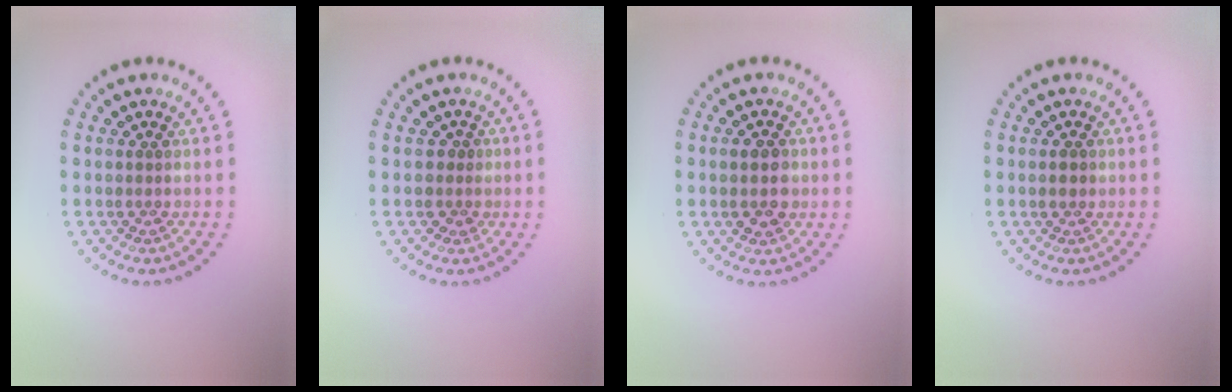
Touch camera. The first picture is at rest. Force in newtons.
{"total": 1.5, "press": 1.1, "slide": 1.0}
{"total": 3.0, "press": 3.0, "slide": 0.0}
{"total": 1.2, "press": 1.2, "slide": 0.1}